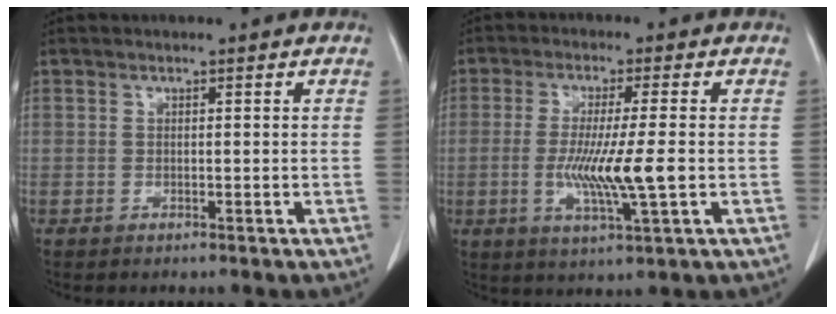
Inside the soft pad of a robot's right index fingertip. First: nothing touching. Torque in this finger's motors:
{"motor_torque": [0.88, 0.46, 0.31, 0.07]}